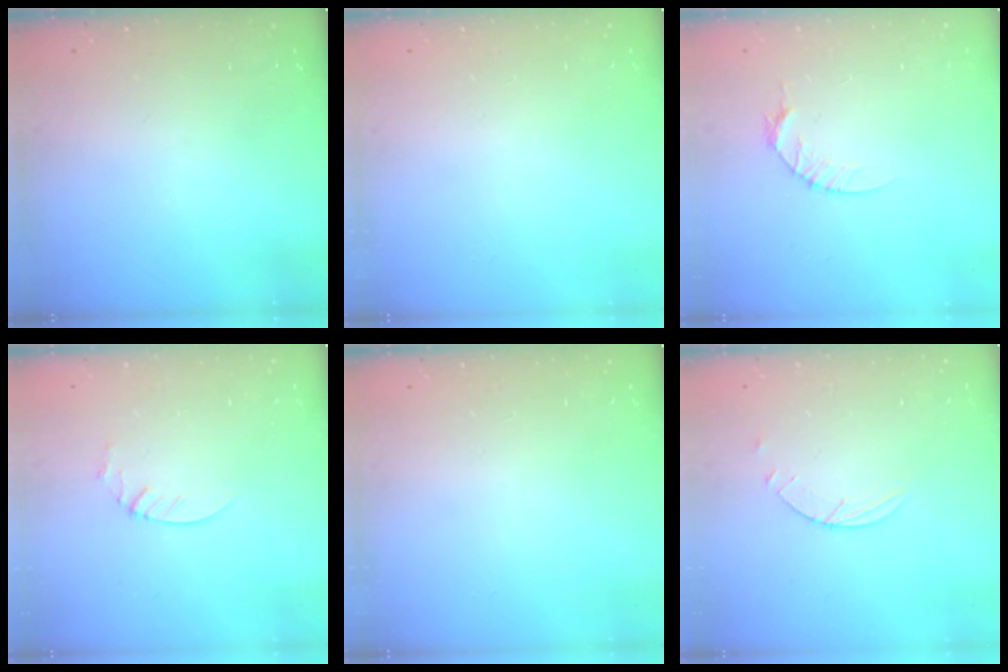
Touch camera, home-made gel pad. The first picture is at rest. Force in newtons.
{"total": 0.0}
{"total": 4.7, "press": 4.7, "slide": 0.6}
{"total": 2.1, "press": 2.1, "slide": 0.2}
{"total": 0.0}
{"total": 2.5, "press": 2.4, "slide": 0.3}